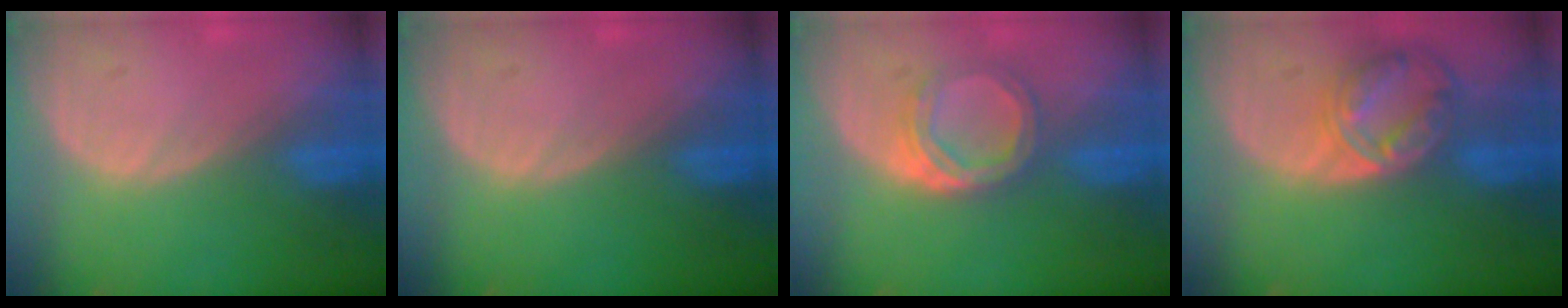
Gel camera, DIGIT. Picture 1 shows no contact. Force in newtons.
{"total": 0.0}
{"total": 5.6, "press": 4.9, "slide": 2.7}
{"total": 8.2, "press": 7.0, "slide": 4.3}